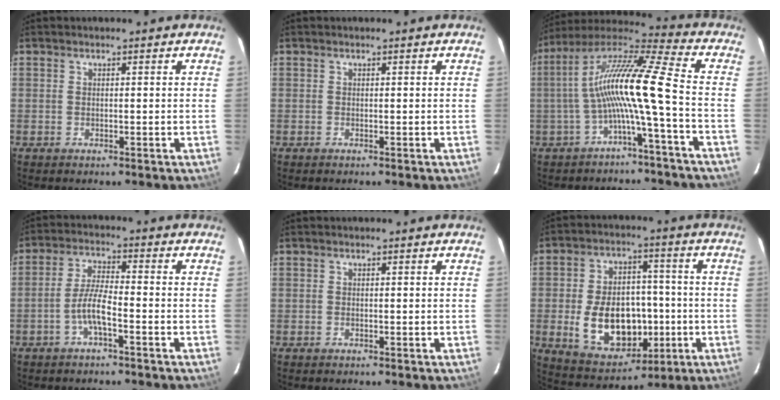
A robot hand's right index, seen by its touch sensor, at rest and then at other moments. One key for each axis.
{"total": 0.0}
{"total": 14.3, "fx": -3.1, "fy": -0.4, "fz": 14.0, "tx": -0.260, "ty": 0.011, "tz": -0.062}
{"total": 5.3, "fx": -2.5, "fy": 0.7, "fz": 4.5, "tx": -0.098, "ty": 0.009, "tz": -0.049}
{"total": 0.0}
{"total": 16.7, "fx": -3.3, "fy": 11.0, "fz": 12.1, "tx": -0.246, "ty": 0.009, "tz": -0.025}